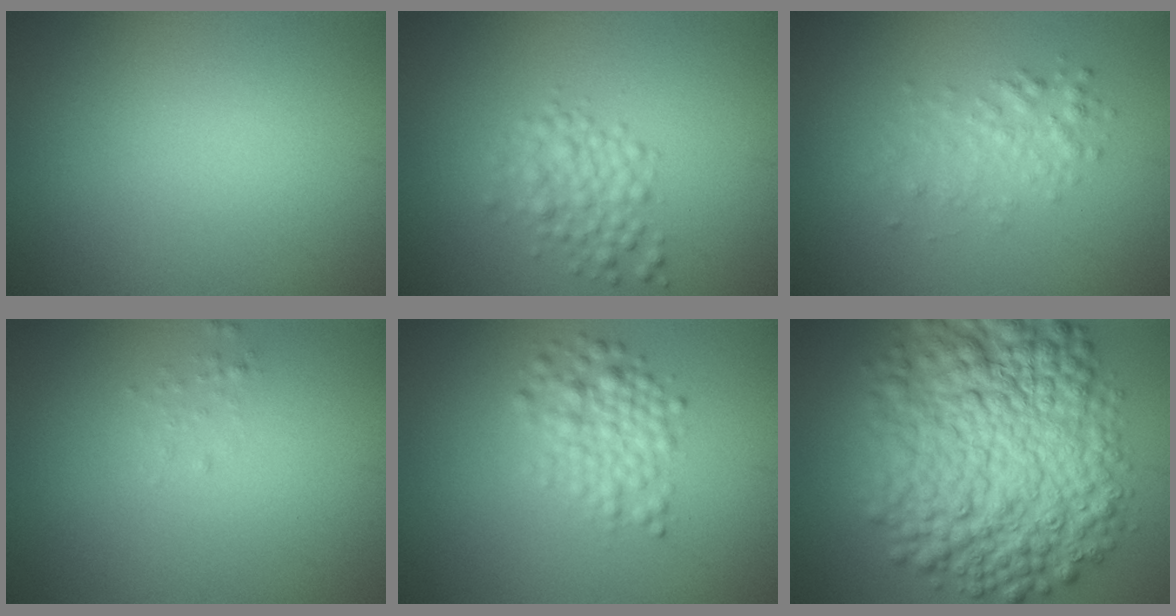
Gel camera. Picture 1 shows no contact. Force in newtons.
{"total": 2.6, "press": 2.6, "slide": 0.1}
{"total": 2.0, "press": 2.0, "slide": 0.1}
{"total": 0.6, "press": 0.6, "slide": 0.1}
{"total": 3.0, "press": 3.0, "slide": 0.2}
{"total": 12.5, "press": 12.5, "slide": 0.2}